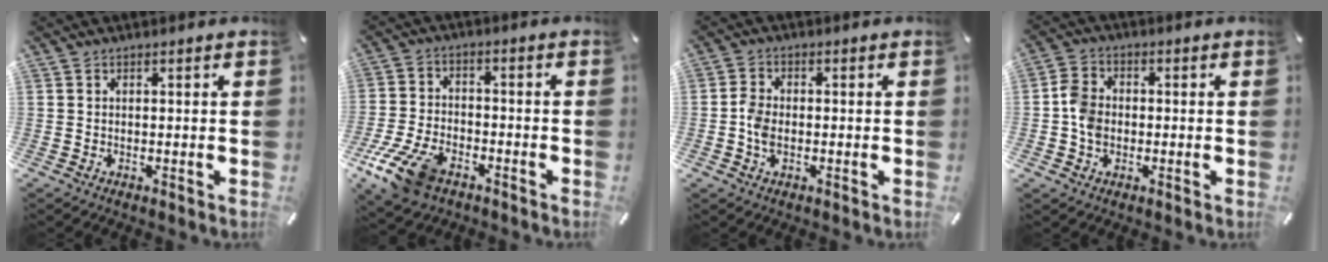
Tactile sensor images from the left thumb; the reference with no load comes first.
{"total": 12.2, "force": [-7.3, 6.7, 7.1], "torque": [-0.140, 0.034, -0.131]}
{"total": 4.0, "force": [-0.9, 2.7, 2.9], "torque": [-0.064, 0.002, -0.018]}
{"total": 6.2, "force": [-1.1, 5.1, 3.4], "torque": [-0.072, 0.011, -0.017]}